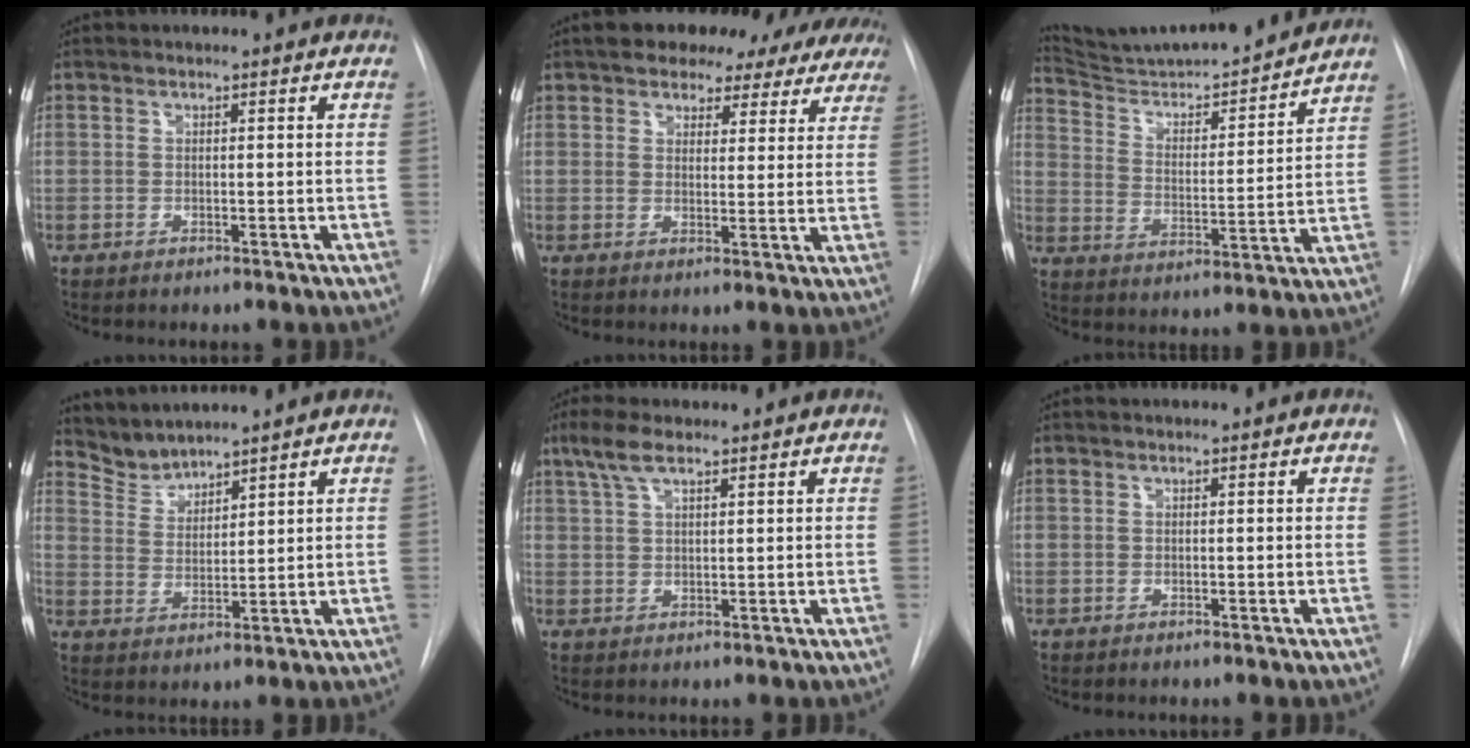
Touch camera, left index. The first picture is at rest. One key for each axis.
{"total": 16.1, "fx": 13.7, "fy": 6.6, "fz": 5.3, "tx": -0.063, "ty": 0.024, "tz": 0.154}
{"total": 20.1, "fx": 18.9, "fy": 1.1, "fz": 6.8, "tx": -0.110, "ty": -0.021, "tz": 0.285}
{"total": 4.6, "fx": 4.6, "fy": -0.1, "fz": -0.4, "tx": 0.002, "ty": 0.005, "tz": 0.101}
{"total": 4.5, "fx": 3.2, "fy": 1.0, "fz": 3.1, "tx": -0.072, "ty": 0.016, "tz": 0.066}
{"total": 0.0}